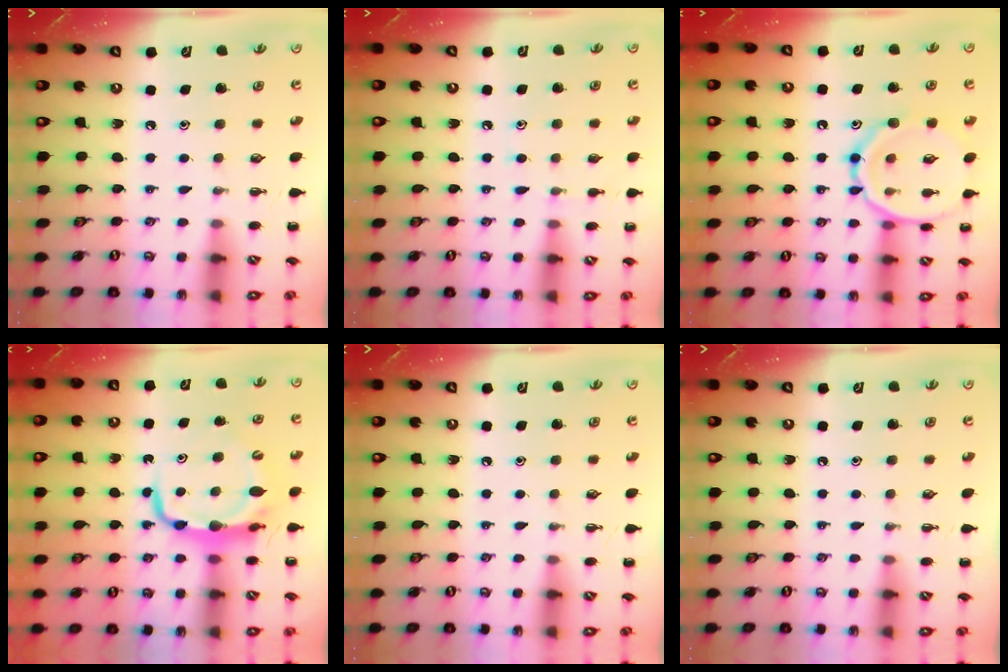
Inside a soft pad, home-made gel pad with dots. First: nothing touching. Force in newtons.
{"total": 5.6, "press": 5.4, "slide": 1.5}
{"total": 14.0, "press": 14.0, "slide": 0.6}
{"total": 7.8, "press": 7.7, "slide": 1.3}
{"total": 0.0}
{"total": 0.0}